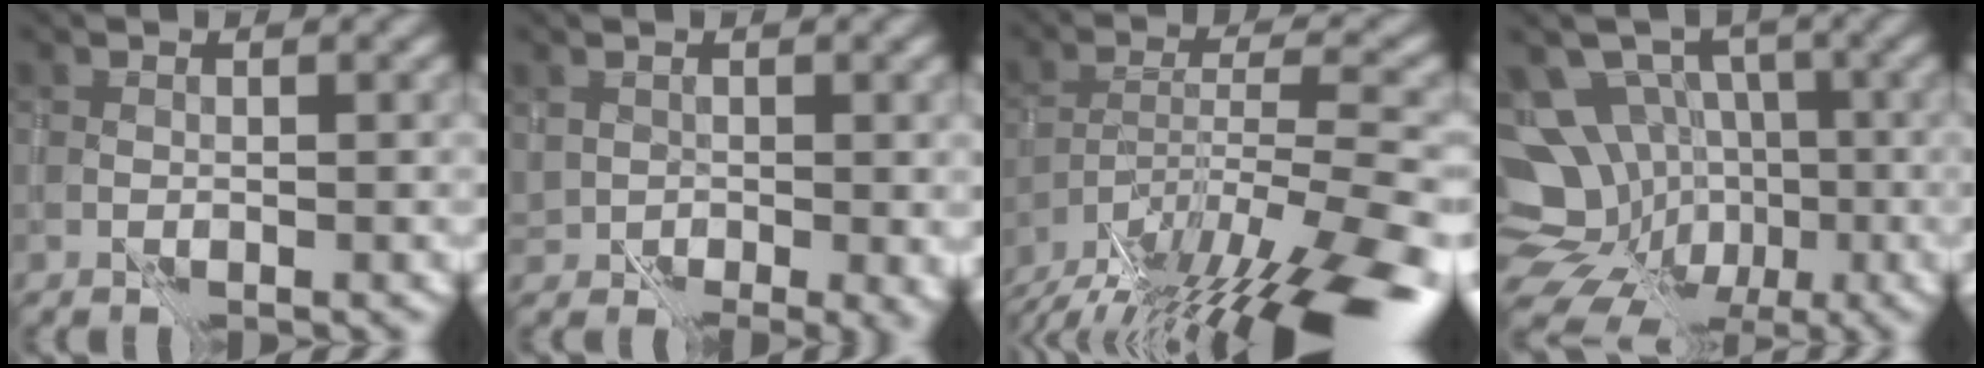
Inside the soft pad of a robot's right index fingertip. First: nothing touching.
{"total": 3.2, "force": [0.2, 2.1, 2.4], "torque": [-0.036, -0.012, 0.008]}
{"total": 15.3, "force": [-11.8, 2.4, 9.4], "torque": [-0.167, -0.018, -0.182]}
{"total": 12.0, "force": [-3.9, 10.1, 5.1], "torque": [-0.094, -0.025, -0.058]}